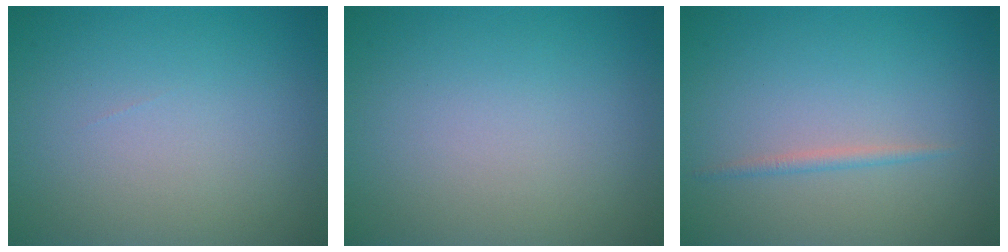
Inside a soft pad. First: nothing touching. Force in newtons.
{"total": 0.0}
{"total": 0.9, "press": 0.9, "slide": 0.0}